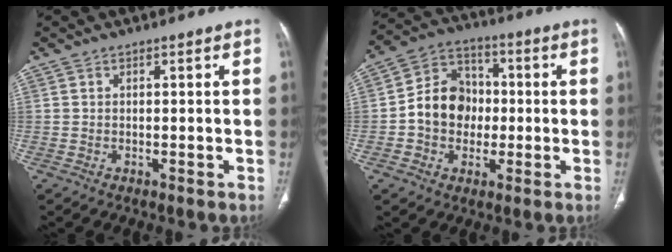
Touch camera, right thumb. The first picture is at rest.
{"total": 11.5, "force": [-0.9, 9.7, 6.2], "torque": [-0.069, 0.031, -0.024]}